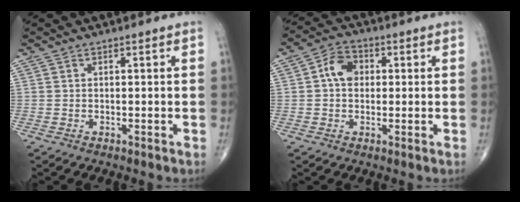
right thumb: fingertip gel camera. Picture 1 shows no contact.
{"total": 5.7, "force": [0.7, 4.4, 3.6], "torque": [-0.051, 0.015, 0.003]}